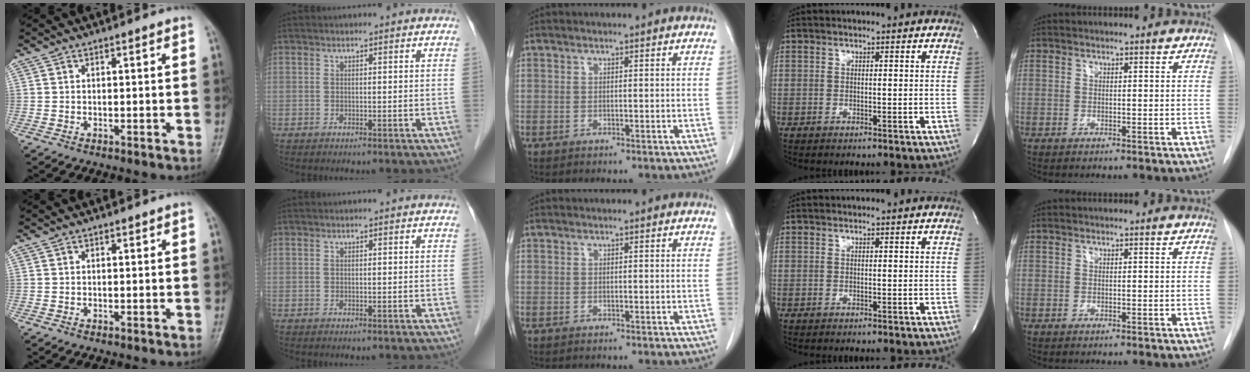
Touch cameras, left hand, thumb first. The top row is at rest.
{}